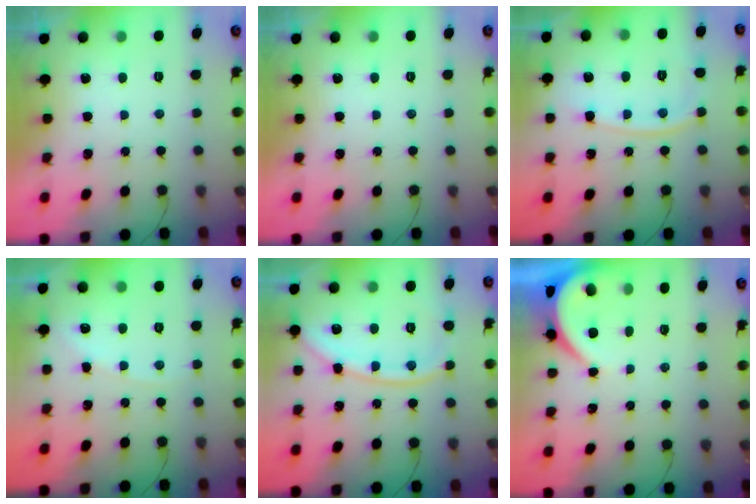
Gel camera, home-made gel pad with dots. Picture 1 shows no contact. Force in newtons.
{"total": 0.0}
{"total": 9.2, "press": 9.1, "slide": 1.2}
{"total": 2.6, "press": 2.6, "slide": 0.4}
{"total": 11.3, "press": 11.2, "slide": 1.5}
{"total": 4.0, "press": 3.9, "slide": 0.6}